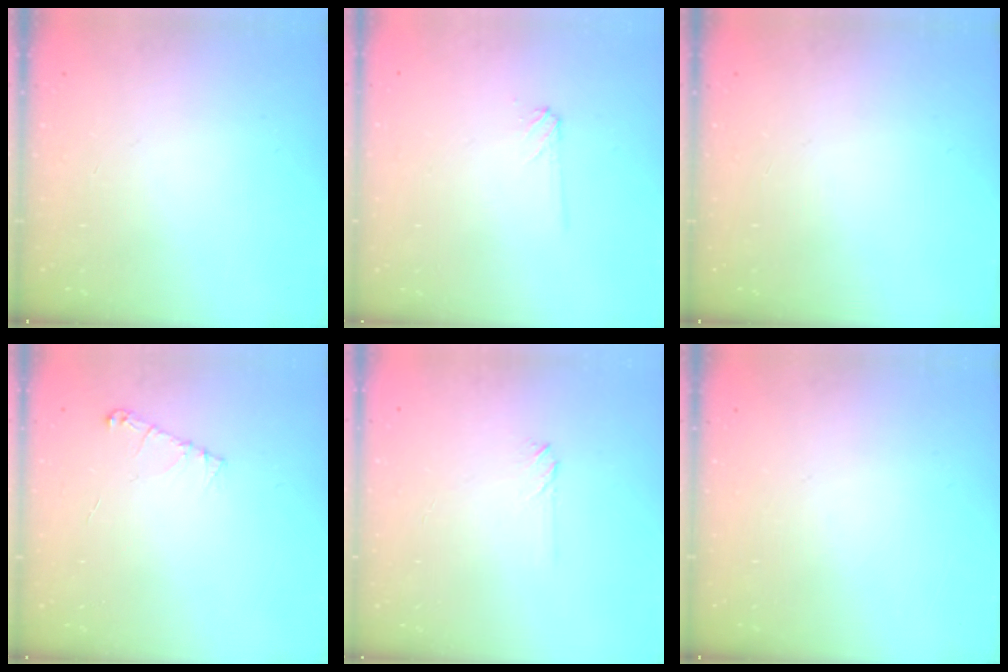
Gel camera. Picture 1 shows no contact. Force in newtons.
{"total": 4.3, "press": 4.2, "slide": 0.8}
{"total": 0.0}
{"total": 5.9, "press": 5.9, "slide": 0.7}
{"total": 2.0, "press": 2.0, "slide": 0.3}
{"total": 0.0}